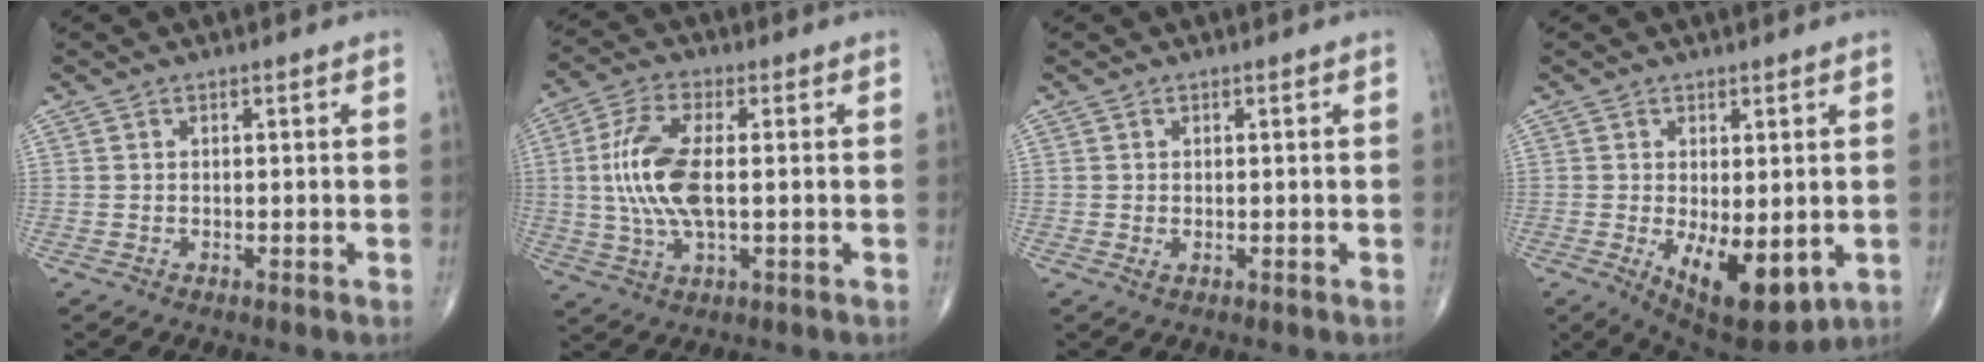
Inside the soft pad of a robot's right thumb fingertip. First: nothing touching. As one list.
[{"total": 12.1, "force": [0.3, 5.1, 11.0], "torque": [-0.241, 0.004, 0.006]}, {"total": 0.7, "force": [-0.1, 0.4, 0.5], "torque": [-0.011, 0.003, 0.001]}, {"total": 11.5, "force": [-2.5, 5.2, 9.9], "torque": [-0.136, -0.022, -0.019]}]